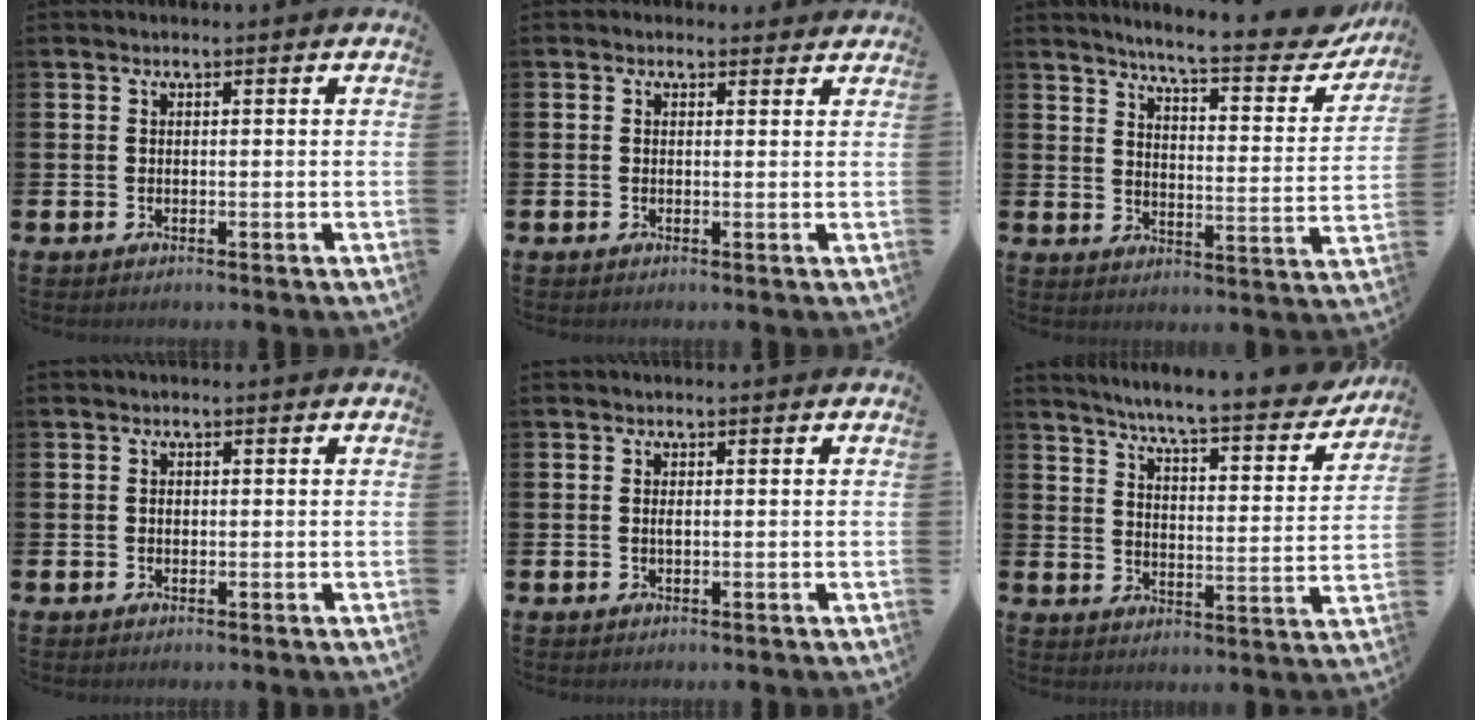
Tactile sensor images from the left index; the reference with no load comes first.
{"total": 0.7, "force": [0.5, 0.5, 0.2], "torque": [0.004, 0.004, 0.006]}
{"total": 7.2, "force": [6.6, 0.6, 2.9], "torque": [-0.067, -0.053, 0.107]}
{"total": 0.7, "force": [0.0, 0.6, 0.4], "torque": [0.006, -0.001, -0.003]}
{"total": 0.7, "force": [0.1, 0.2, 0.6], "torque": [-0.007, -0.003, 0.001]}
{"total": 7.1, "force": [6.6, 0.0, 2.7], "torque": [-0.063, -0.058, 0.104]}